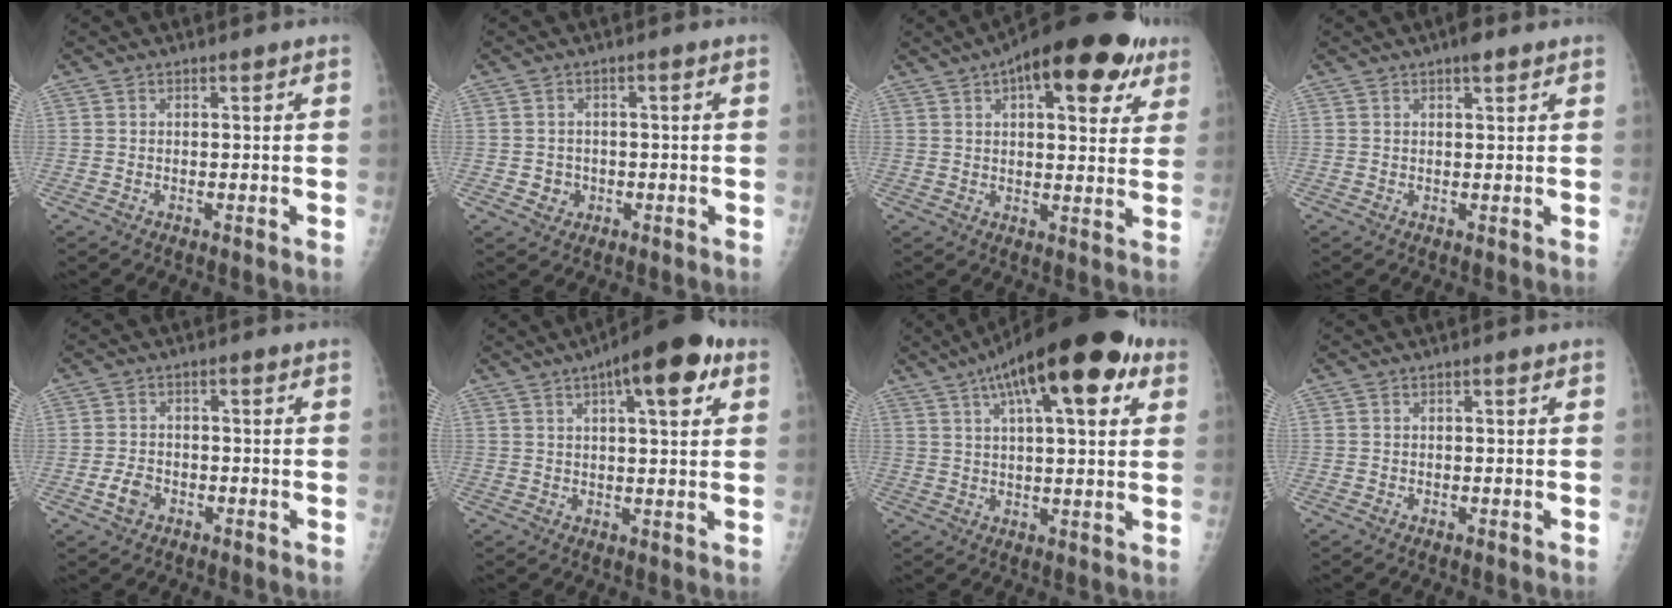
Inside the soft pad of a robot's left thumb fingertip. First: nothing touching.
{"total": 2.6, "force": [-0.9, 2.4, 0.3], "torque": [0.013, 0.006, -0.010]}
{"total": 19.5, "force": [9.9, 8.2, 14.7], "torque": [-0.179, -0.004, 0.135]}
{"total": 2.3, "force": [1.5, 0.8, 1.6], "torque": [-0.017, -0.004, 0.019]}
{"total": 3.6, "force": [-1.9, 2.6, 1.7], "torque": [-0.028, 0.014, -0.032]}
{"total": 12.8, "force": [6.0, 4.0, 10.6], "torque": [-0.132, 0.001, 0.079]}
{"total": 19.7, "force": [9.4, 6.4, 16.1], "torque": [-0.232, 0.006, 0.139]}
{"total": 0.0}